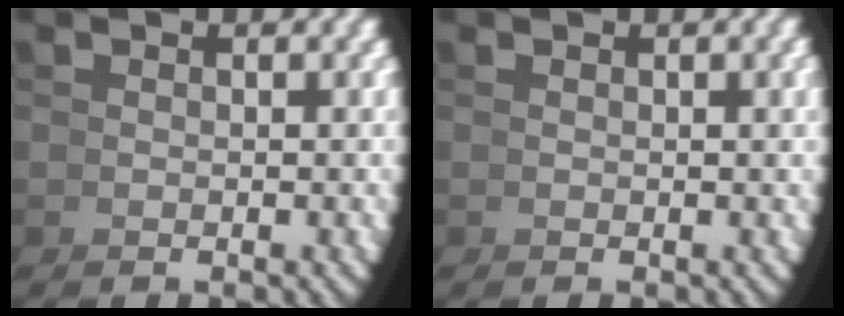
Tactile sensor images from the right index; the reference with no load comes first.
{"total": 1.4, "force": [0.5, 0.5, 1.2], "torque": [-0.009, 0.005, 0.005]}